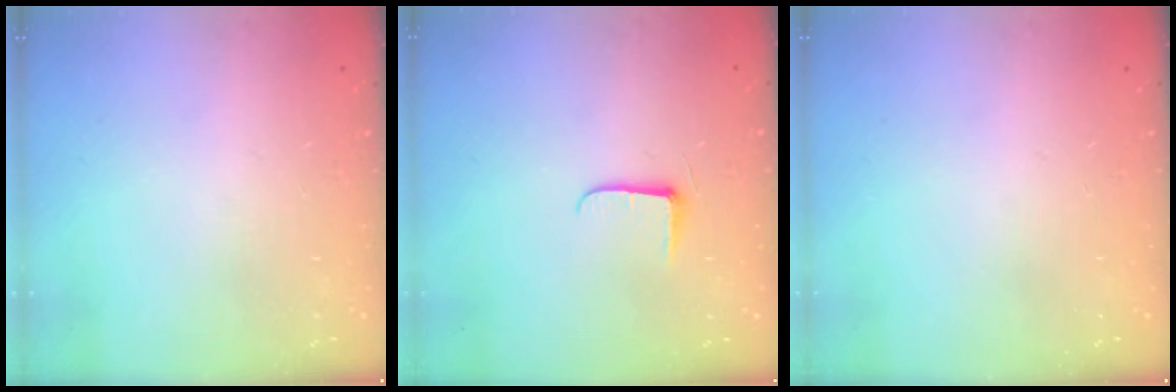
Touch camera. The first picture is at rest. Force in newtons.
{"total": 5.8, "press": 5.8, "slide": 0.9}
{"total": 0.0}